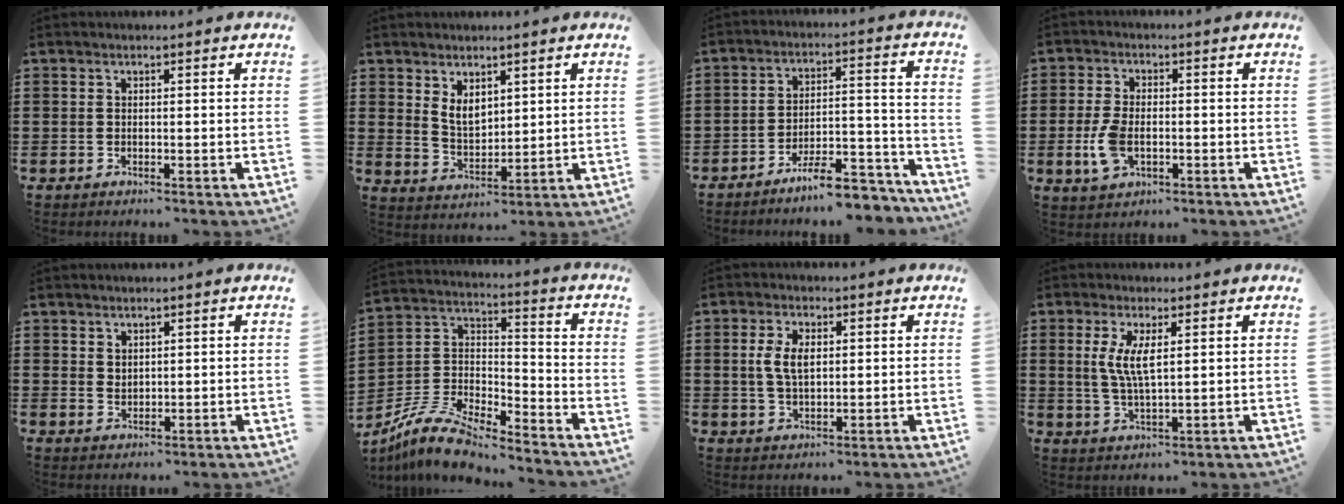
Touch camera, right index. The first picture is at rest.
{"total": 4.4, "force": [2.4, 2.7, 2.4], "torque": [-0.048, 0.002, 0.044]}
{"total": 8.5, "force": [-7.6, 1.2, 3.7], "torque": [-0.045, 0.026, -0.138]}
{"total": 5.2, "force": [-1.3, 2.8, 4.2], "torque": [-0.102, -0.003, -0.029]}
{"total": 1.7, "force": [1.5, 0.8, 0.1], "torque": [-0.004, 0.002, 0.029]}
{"total": 9.2, "force": [-8.5, 1.6, 3.0], "torque": [-0.078, 0.010, -0.175]}
{"total": 4.7, "force": [0.7, 2.4, 3.9], "torque": [-0.090, 0.008, 0.008]}
{"total": 5.3, "force": [1.3, 1.5, 4.9], "torque": [-0.100, 0.003, 0.022]}